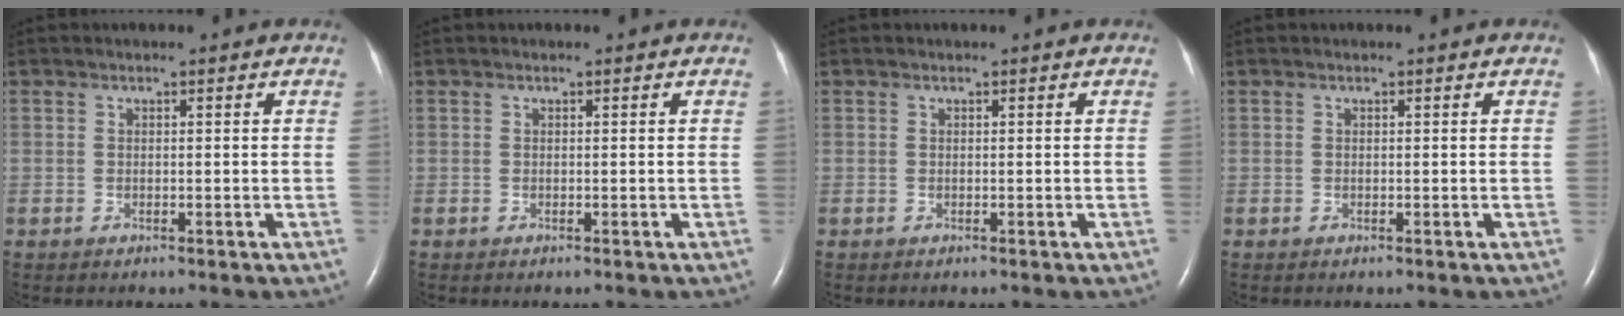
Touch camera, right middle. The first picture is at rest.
{"total": 0.0}
{"total": 0.0}
{"total": 0.0}